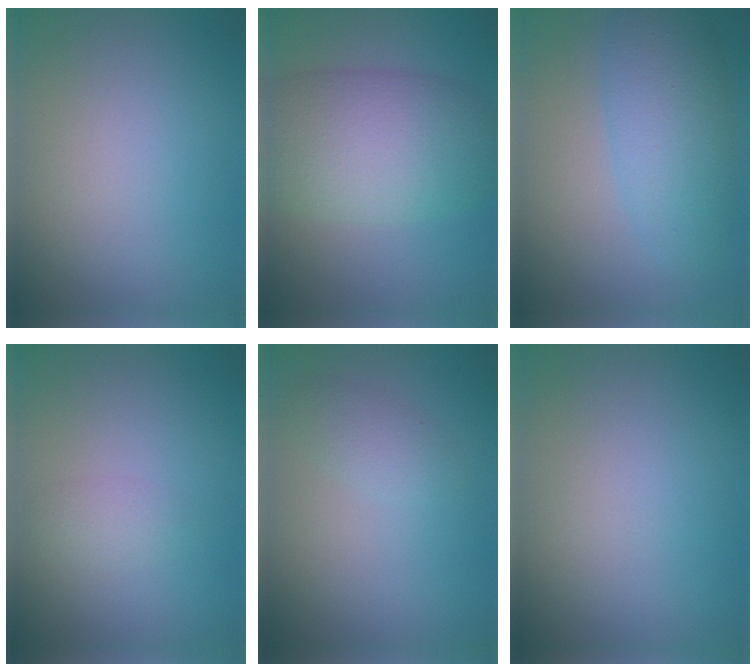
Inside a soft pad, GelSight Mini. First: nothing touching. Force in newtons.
{"total": 8.5, "press": 8.5, "slide": 0.4}
{"total": 5.1, "press": 5.1, "slide": 0.2}
{"total": 1.2, "press": 1.2, "slide": 0.0}
{"total": 1.6, "press": 1.6, "slide": 0.1}
{"total": 0.0}